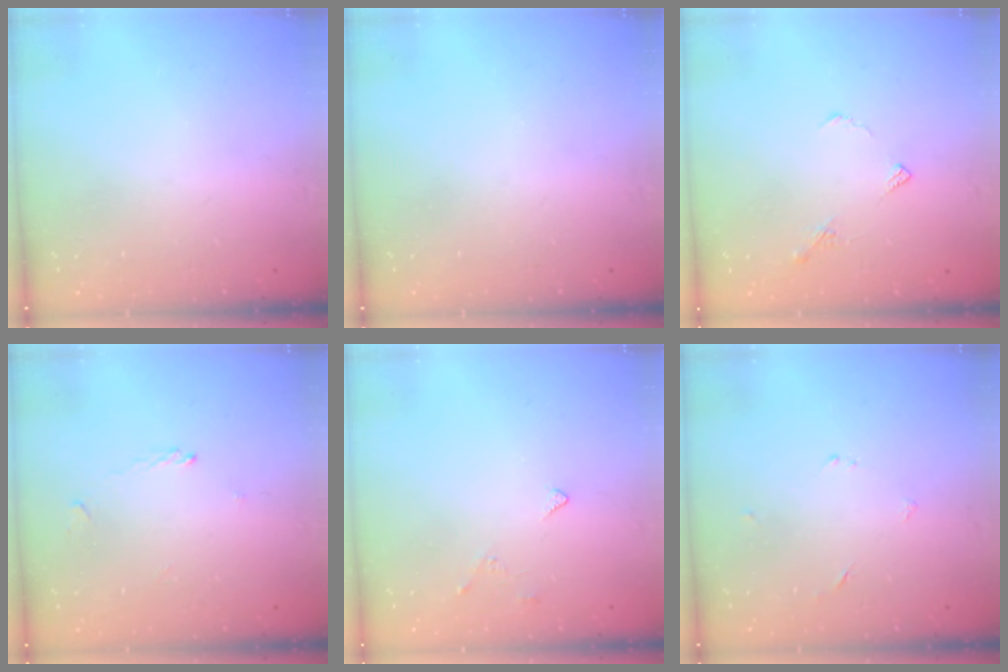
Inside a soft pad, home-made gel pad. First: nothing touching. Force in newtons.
{"total": 0.0}
{"total": 5.0, "press": 5.0, "slide": 0.5}
{"total": 1.4, "press": 1.3, "slide": 0.2}
{"total": 3.3, "press": 3.2, "slide": 0.6}
{"total": 2.7, "press": 2.7, "slide": 0.3}